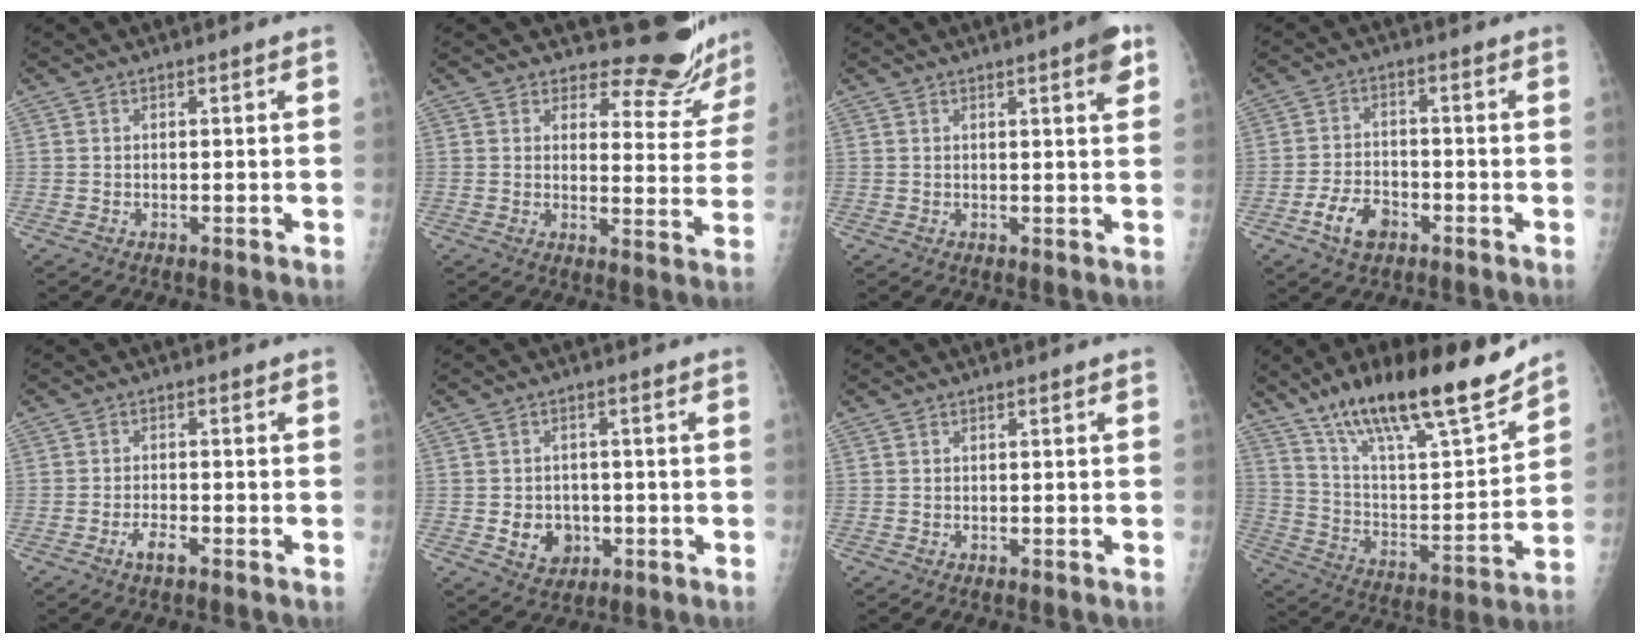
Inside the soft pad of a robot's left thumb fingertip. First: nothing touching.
{"total": 10.9, "force": [10.6, 2.4, 0.6], "torque": [0.026, -0.117, 0.114]}
{"total": 4.4, "force": [2.3, 0.7, 3.7], "torque": [-0.041, -0.007, 0.026]}
{"total": 6.6, "force": [-3.3, 4.2, 3.8], "torque": [-0.060, 0.019, -0.058]}
{"total": 2.8, "force": [-1.7, 1.0, 1.9], "torque": [-0.038, 0.007, -0.033]}
{"total": 6.1, "force": [-1.1, 5.2, 2.9], "torque": [-0.018, 0.006, -0.009]}
{"total": 0.0}
{"total": 24.3, "force": [17.9, 5.7, 15.4], "torque": [-0.226, -0.075, 0.305]}